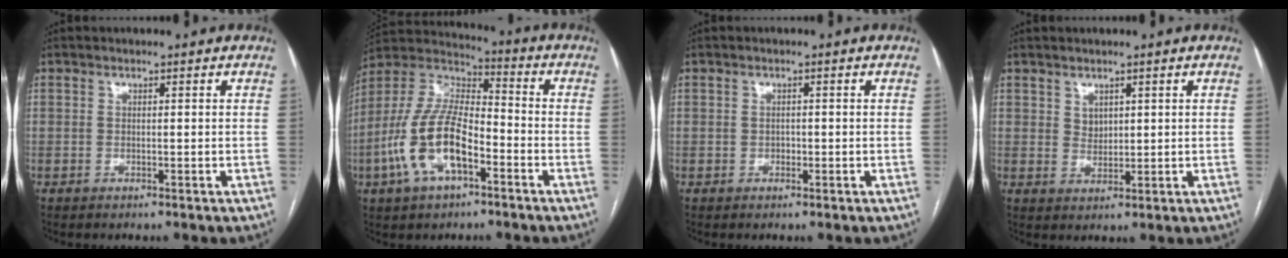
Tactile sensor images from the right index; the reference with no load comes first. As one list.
[{"total": 14.9, "force": [-5.3, 6.1, 12.5], "torque": [-0.270, 0.014, -0.098]}, {"total": 0.8, "force": [-0.2, 0.7, 0.4], "torque": [-0.005, 0.003, -0.004]}, {"total": 2.2, "force": [1.2, 1.7, 1.0], "torque": [-0.018, -0.003, 0.027]}]